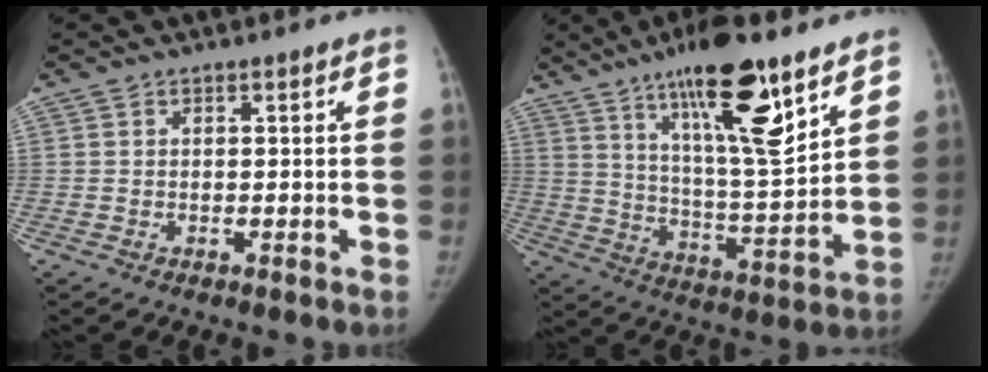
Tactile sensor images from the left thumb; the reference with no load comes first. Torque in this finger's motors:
{"motor_torque": [1.00, -0.06, 1.37, -1.40, 0.49]}